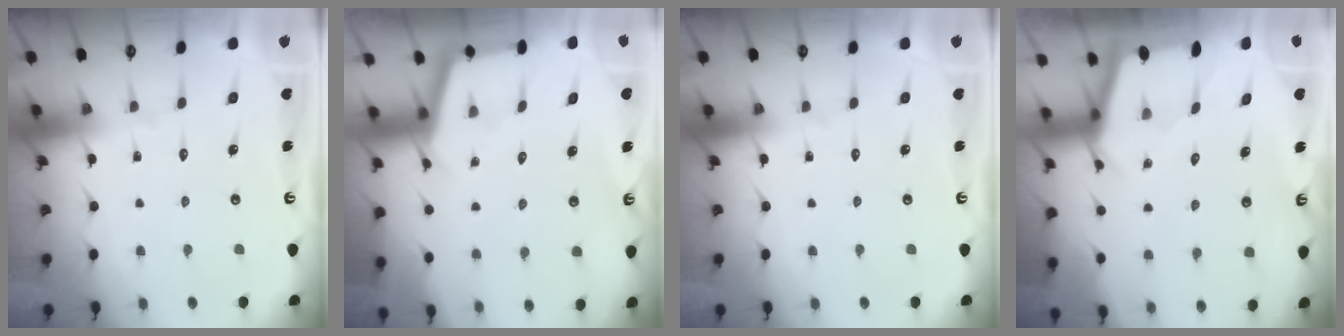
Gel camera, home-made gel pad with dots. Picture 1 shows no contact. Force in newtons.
{"total": 2.9, "press": 2.9, "slide": 0.3}
{"total": 0.0}
{"total": 2.1, "press": 2.1, "slide": 0.1}